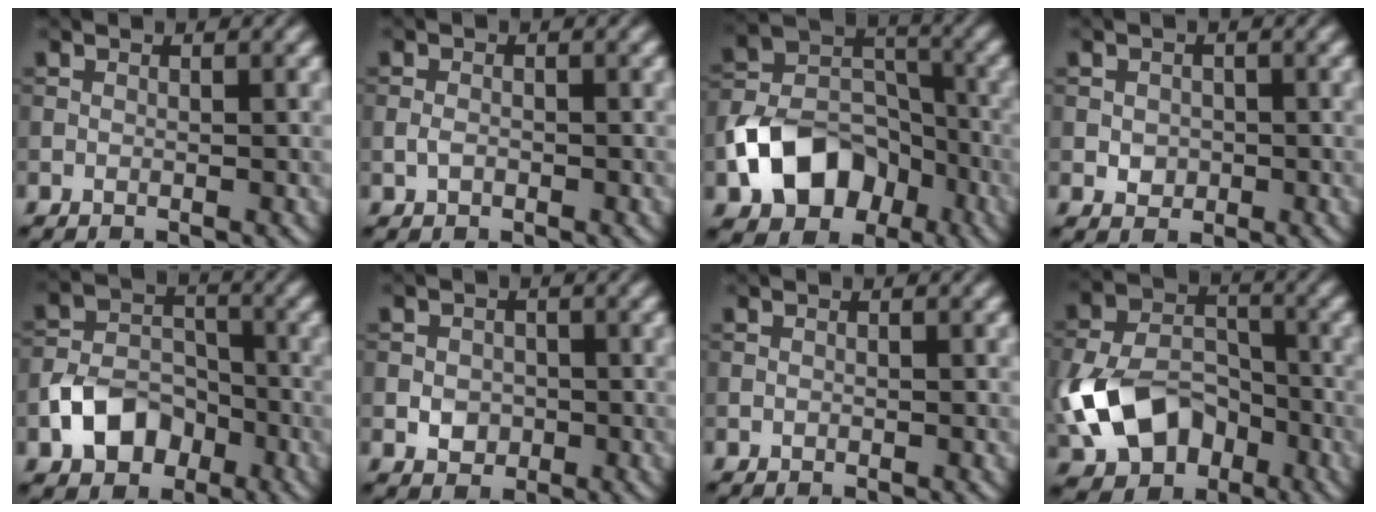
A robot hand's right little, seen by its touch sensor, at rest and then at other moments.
{"total": 1.2, "force": [-0.4, 0.8, 0.8], "torque": [-0.017, 0.001, -0.010]}
{"total": 9.0, "force": [-4.1, 6.4, 4.8], "torque": [-0.085, -0.003, -0.078]}
{"total": 1.6, "force": [-0.2, 1.4, 0.7], "torque": [-0.010, -0.002, -0.007]}
{"total": 5.7, "force": [-2.7, 4.0, 2.9], "torque": [-0.051, -0.002, -0.053]}
{"total": 2.1, "force": [-0.5, 1.8, 1.1], "torque": [-0.015, -0.003, -0.012]}
{"total": 0.0}
{"total": 9.8, "force": [-3.4, 6.7, 6.3], "torque": [-0.130, -0.008, -0.069]}